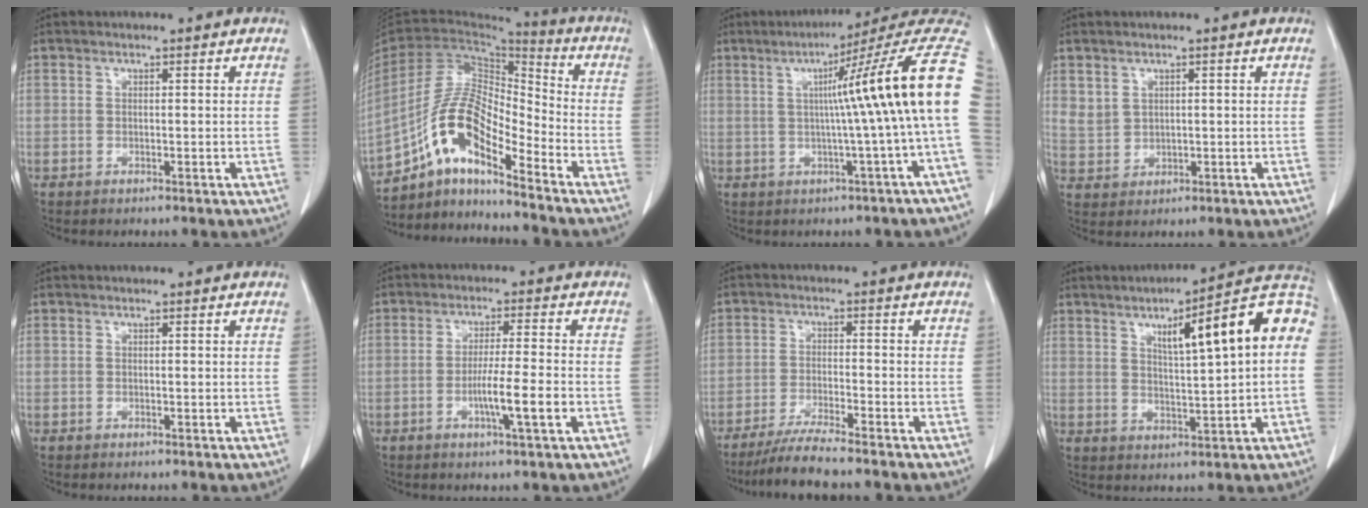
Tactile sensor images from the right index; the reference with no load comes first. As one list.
[{"total": 13.0, "force": [-8.1, 3.5, 9.6], "torque": [-0.192, 0.028, -0.148]}, {"total": 15.0, "force": [1.8, -2.3, 14.8], "torque": [-0.176, 0.027, 0.015]}, {"total": 3.1, "force": [1.6, 2.6, 0.9], "torque": [-0.017, 0.001, 0.041]}, {"total": 0.0}, {"total": 6.4, "force": [-2.0, -0.4, 6.1], "torque": [-0.103, -0.009, -0.036]}, {"total": 6.4, "force": [-5.5, -1.0, 3.2], "torque": [-0.055, -0.024, -0.099]}, {"total": 15.0, "force": [3.8, 1.7, 14.4], "torque": [-0.201, 0.031, 0.051]}]